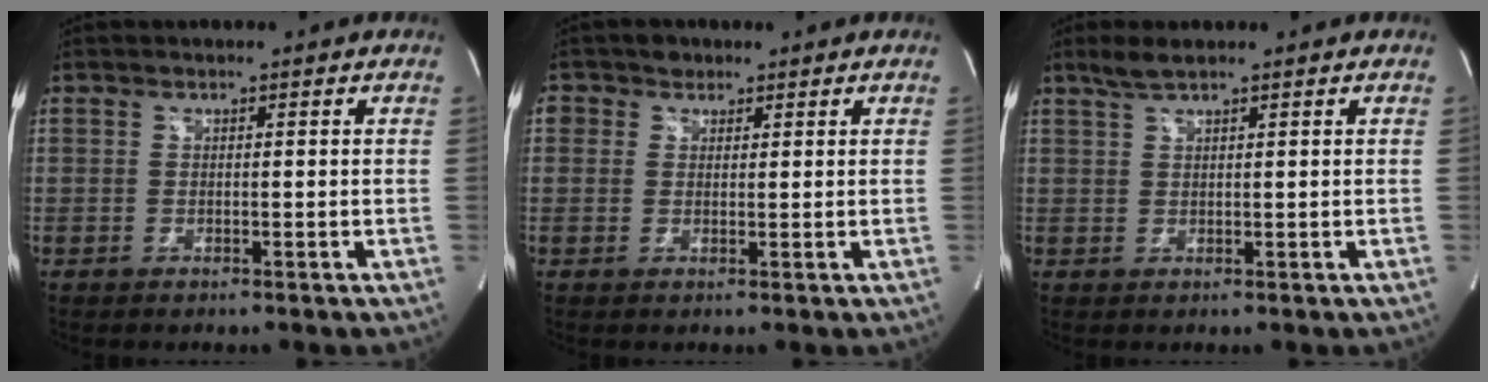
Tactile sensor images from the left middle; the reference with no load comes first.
{"total": 2.6, "force": [1.3, 2.3, 0.2], "torque": [-0.001, 0.008, 0.019]}
{"total": 2.5, "force": [2.0, 0.1, 1.5], "torque": [-0.040, 0.007, 0.043]}